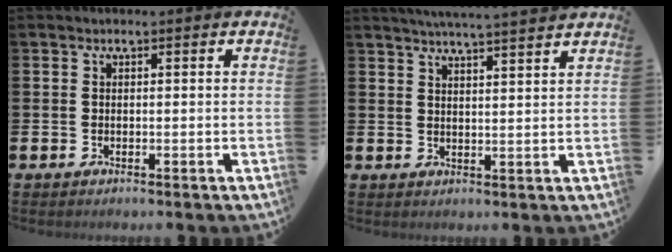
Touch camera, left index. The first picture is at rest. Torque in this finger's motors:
{"motor_torque": [0.21, -0.29, 0.11, 0.05]}